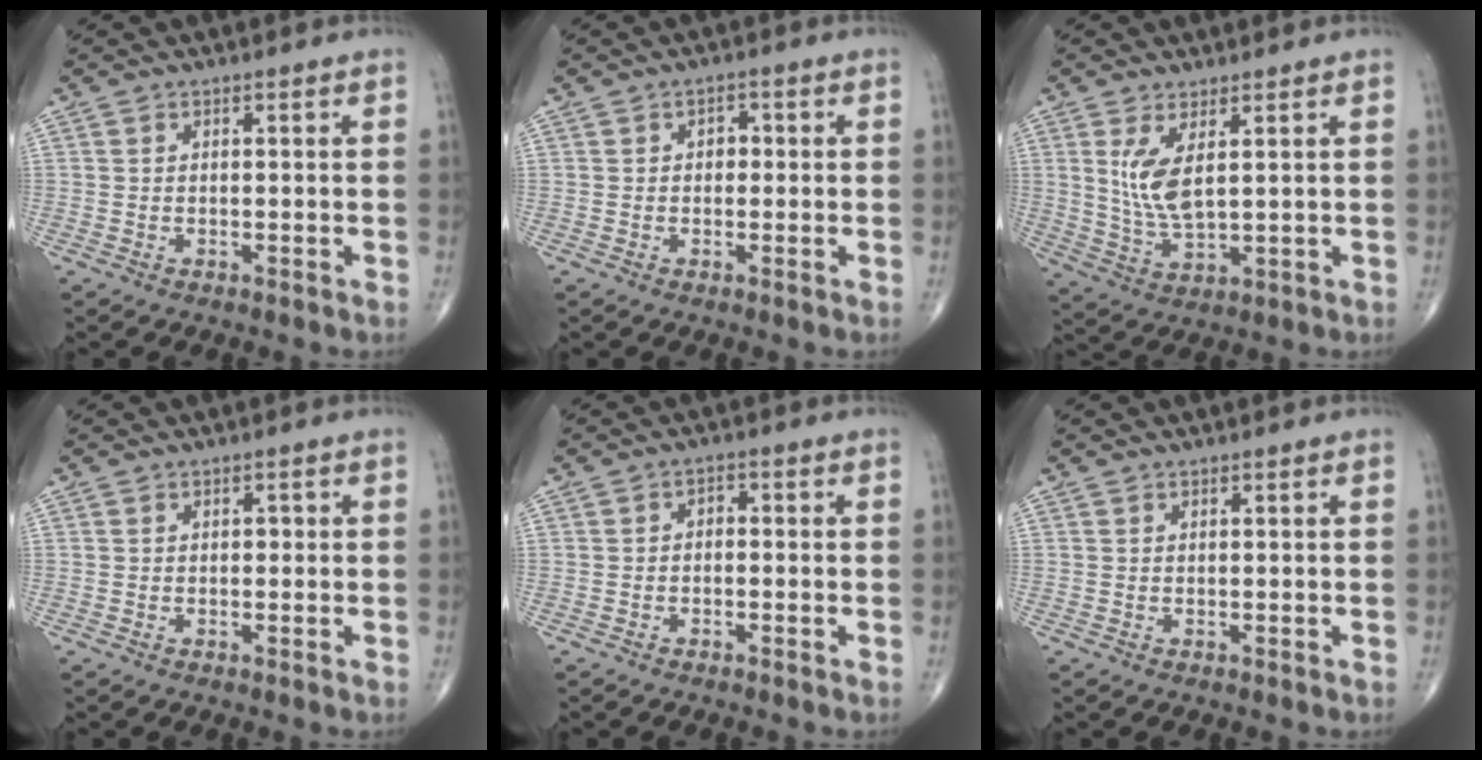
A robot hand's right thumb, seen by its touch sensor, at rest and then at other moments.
{"total": 2.2, "force": [0.1, 1.6, 1.4], "torque": [-0.005, 0.006, -0.004]}
{"total": 7.2, "force": [2.2, 2.7, 6.3], "torque": [-0.129, -0.022, 0.055]}
{"total": 1.0, "force": [0.0, 0.7, 0.7], "torque": [-0.002, 0.003, -0.005]}
{"total": 1.7, "force": [-0.3, 1.2, 1.2], "torque": [-0.008, 0.009, -0.012]}
{"total": 0.0}